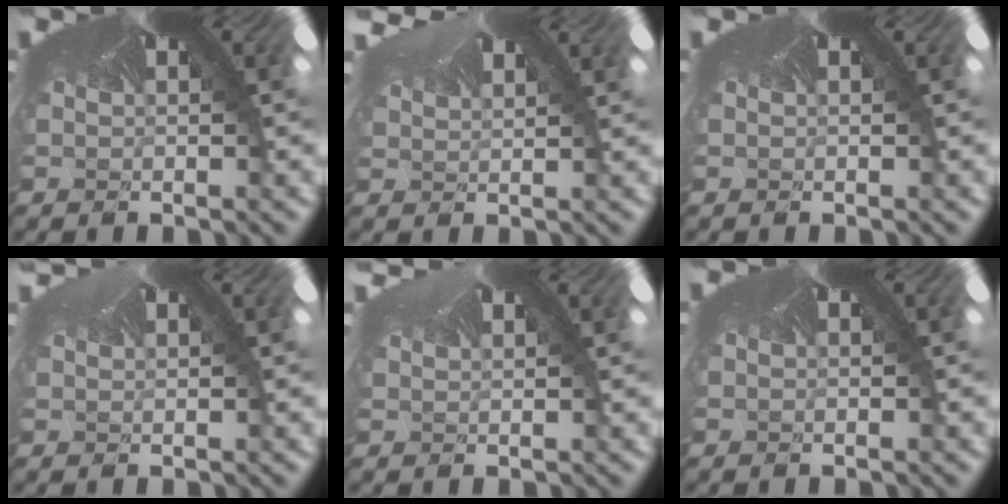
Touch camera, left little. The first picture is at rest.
{"total": 1.5, "force": [1.3, 0.3, -0.6], "torque": [-0.018, 0.001, 0.020]}
{"total": 0.0}
{"total": 1.0, "force": [0.2, -0.4, -0.9], "torque": [0.006, -0.002, 0.003]}
{"total": 1.1, "force": [0.5, -0.1, -1.0], "torque": [0.001, -0.002, 0.008]}
{"total": 0.0}